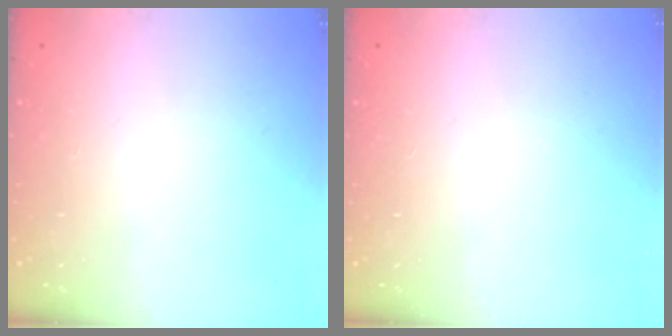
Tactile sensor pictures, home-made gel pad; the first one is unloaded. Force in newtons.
{"total": 0.0}